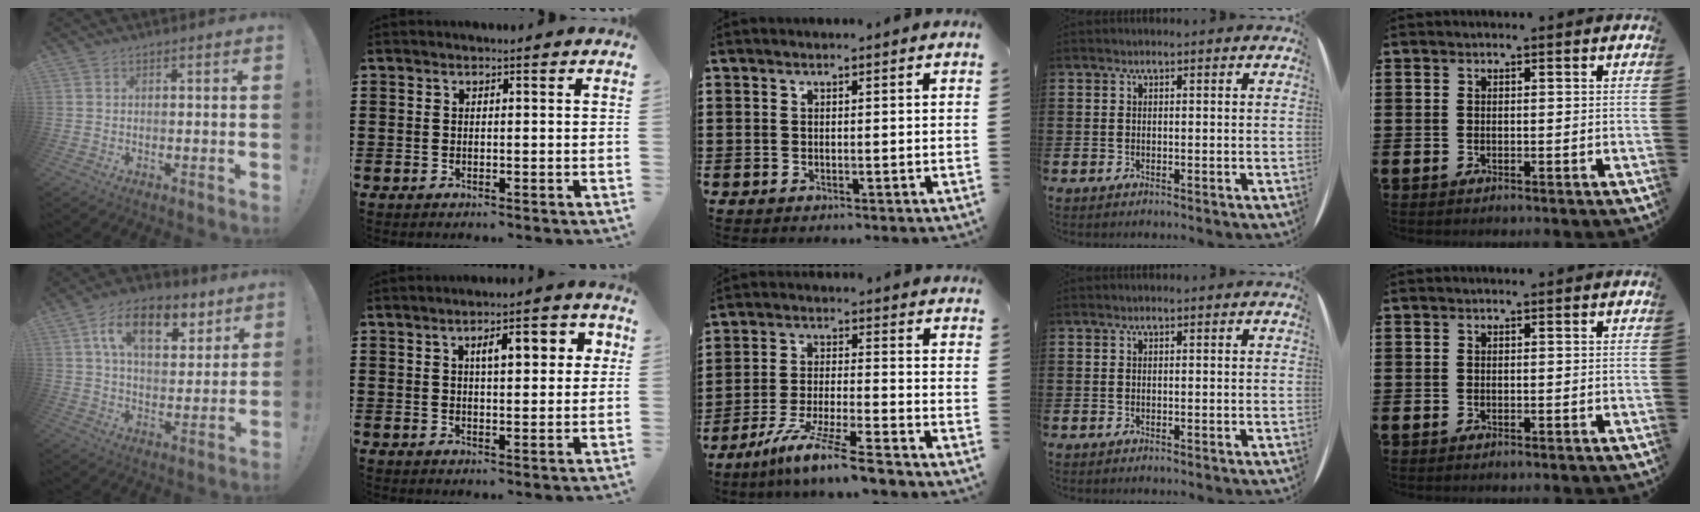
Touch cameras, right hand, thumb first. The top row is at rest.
{"thumb": {"total": 15.8, "force": [7.7, 8.4, 10.9], "torque": [-0.167, -0.023, 0.131]}, "index": {"total": 5.3, "force": [1.6, 1.9, 4.7], "torque": [-0.072, 0.002, 0.019]}, "middle": {"total": 8.5, "force": [-7.2, -0.7, 4.5], "torque": [-0.093, -0.012, -0.142]}}